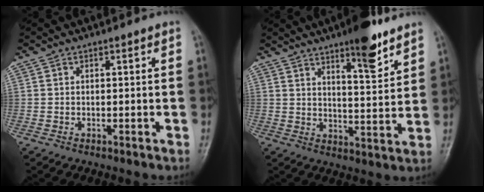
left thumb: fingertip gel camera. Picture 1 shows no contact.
{"total": 10.0, "force": [6.9, 2.4, 6.9], "torque": [-0.083, -0.047, 0.104]}